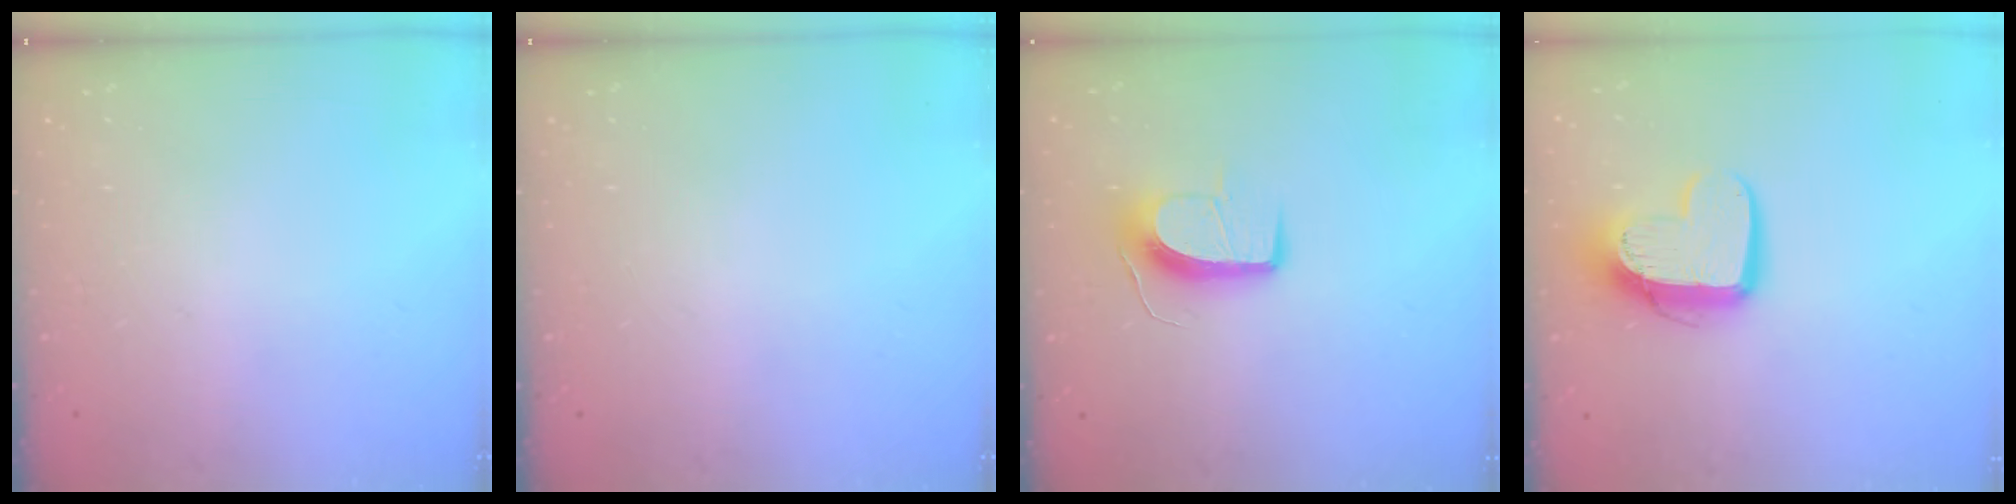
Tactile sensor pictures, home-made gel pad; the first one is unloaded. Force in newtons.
{"total": 0.0}
{"total": 10.1, "press": 10.1, "slide": 0.2}
{"total": 12.9, "press": 12.8, "slide": 1.1}